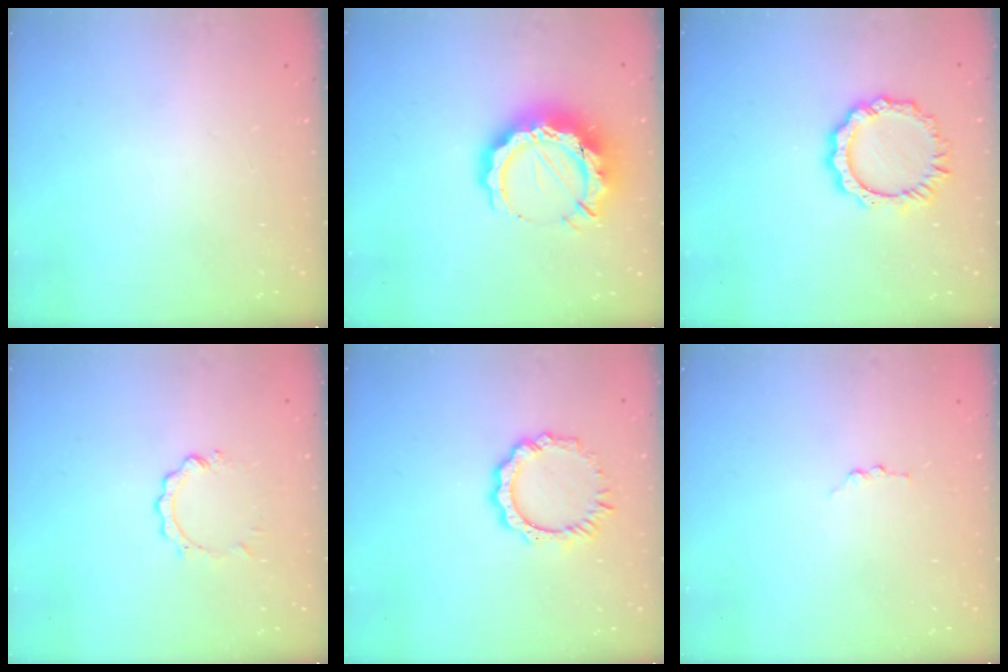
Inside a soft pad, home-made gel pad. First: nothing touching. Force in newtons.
{"total": 15.1, "press": 15.0, "slide": 1.4}
{"total": 9.4, "press": 9.3, "slide": 0.9}
{"total": 2.1, "press": 2.1, "slide": 0.2}
{"total": 8.1, "press": 8.1, "slide": 0.7}
{"total": 2.8, "press": 2.8, "slide": 0.3}